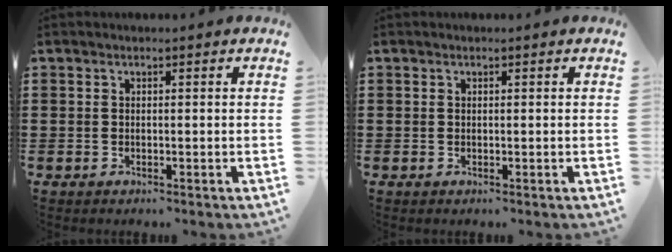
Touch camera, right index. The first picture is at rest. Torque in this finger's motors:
{"motor_torque": [0.16, 0.25, 0.01, 0.01]}